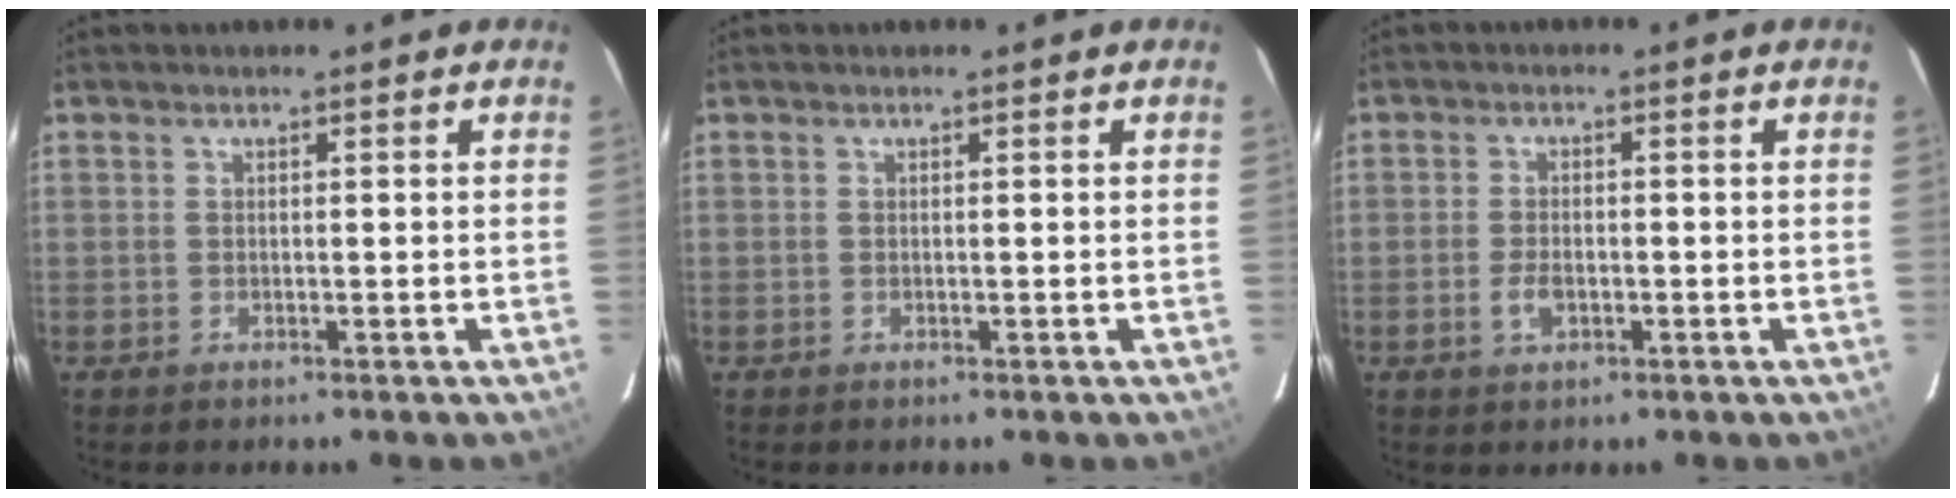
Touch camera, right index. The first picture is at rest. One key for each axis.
{"total": 0.0}
{"total": 3.3, "fx": -1.2, "fy": 1.9, "fz": 2.4, "tx": -0.051, "ty": -0.001, "tz": -0.020}